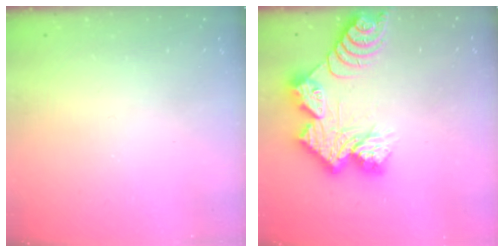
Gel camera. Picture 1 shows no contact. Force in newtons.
{"total": 17.1, "press": 17.0, "slide": 1.3}